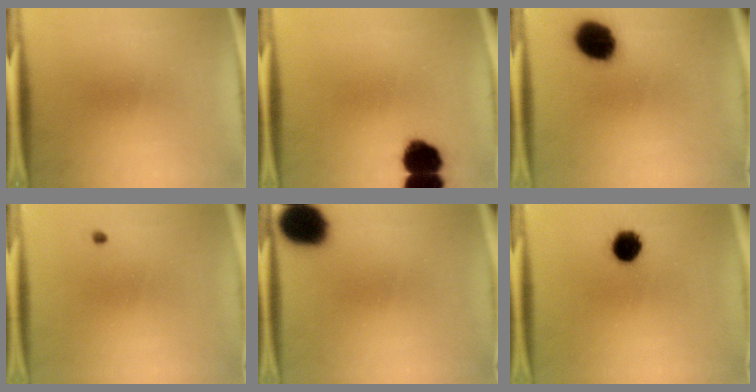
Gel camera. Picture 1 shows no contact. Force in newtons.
{"total": 10.2}
{"total": 10.7}
{"total": 0.5}
{"total": 14.8}
{"total": 7.6}